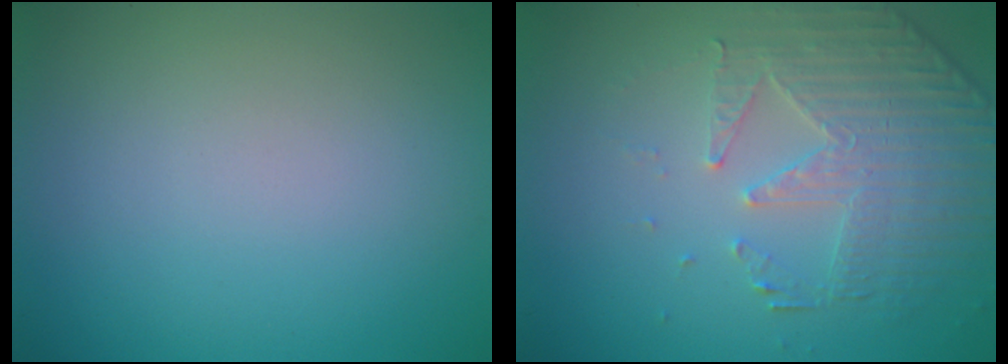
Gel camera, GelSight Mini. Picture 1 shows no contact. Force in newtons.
{"total": 4.9, "press": 3.7, "slide": 3.3}